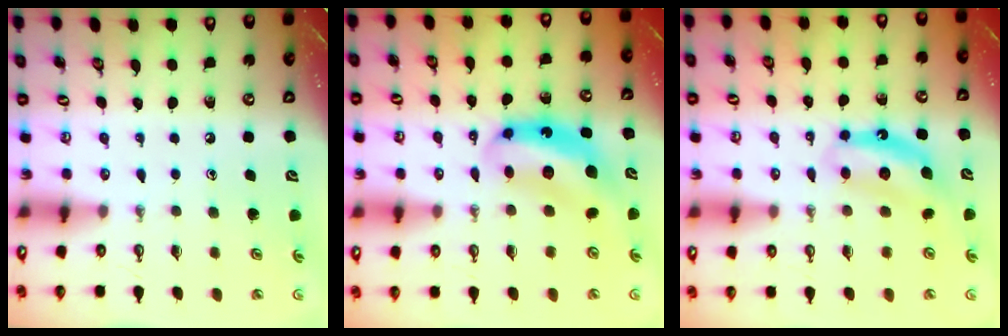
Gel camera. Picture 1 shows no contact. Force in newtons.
{"total": 8.1, "press": 8.0, "slide": 1.0}
{"total": 7.4, "press": 7.4, "slide": 0.2}